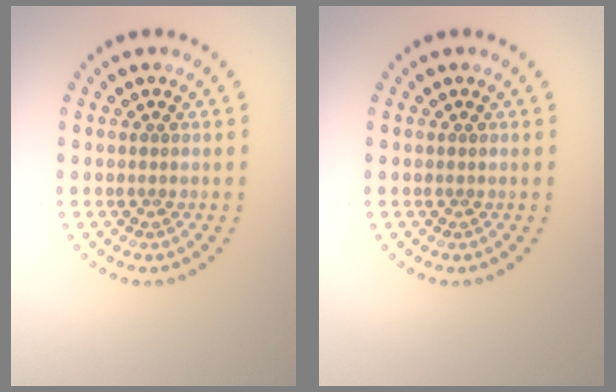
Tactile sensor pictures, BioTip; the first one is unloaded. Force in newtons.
{"total": 0.0}